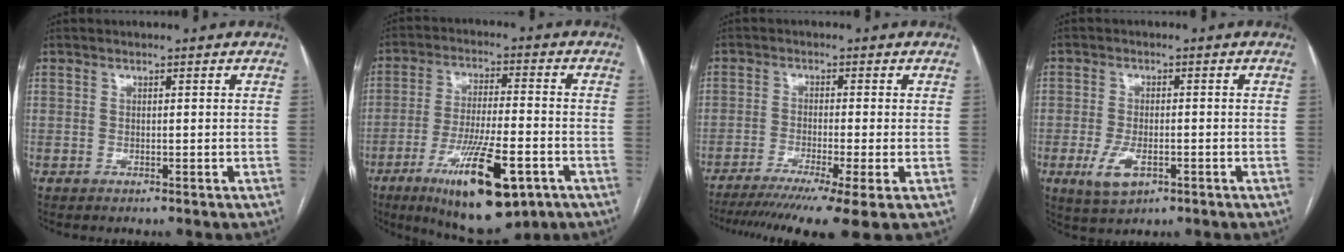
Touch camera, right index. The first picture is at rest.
{"total": 16.3, "force": [-8.0, 3.8, 13.7], "torque": [-0.235, -0.023, -0.121]}
{"total": 12.7, "force": [-9.2, -0.7, 8.8], "torque": [-0.128, -0.028, -0.144]}
{"total": 5.2, "force": [-2.1, 2.5, 4.0], "torque": [-0.085, -0.007, -0.031]}